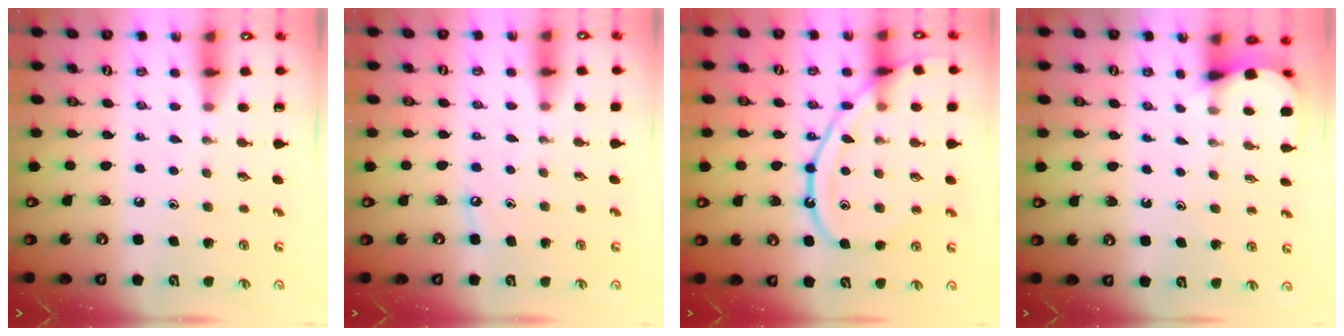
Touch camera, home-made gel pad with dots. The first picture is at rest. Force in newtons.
{"total": 3.5, "press": 3.5, "slide": 0.5}
{"total": 14.2, "press": 14.2, "slide": 1.3}
{"total": 2.9, "press": 2.9, "slide": 0.3}